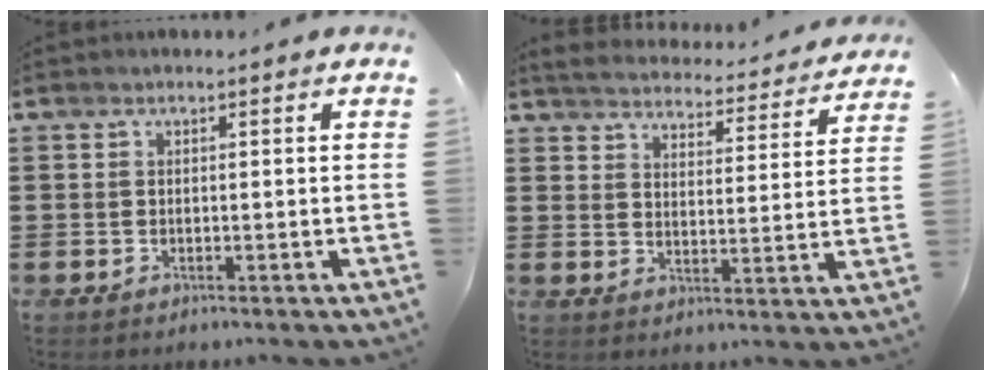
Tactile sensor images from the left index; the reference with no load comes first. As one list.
[{"total": 4.3, "force": [4.2, -0.3, 0.3], "torque": [-0.030, -0.037, 0.069]}]